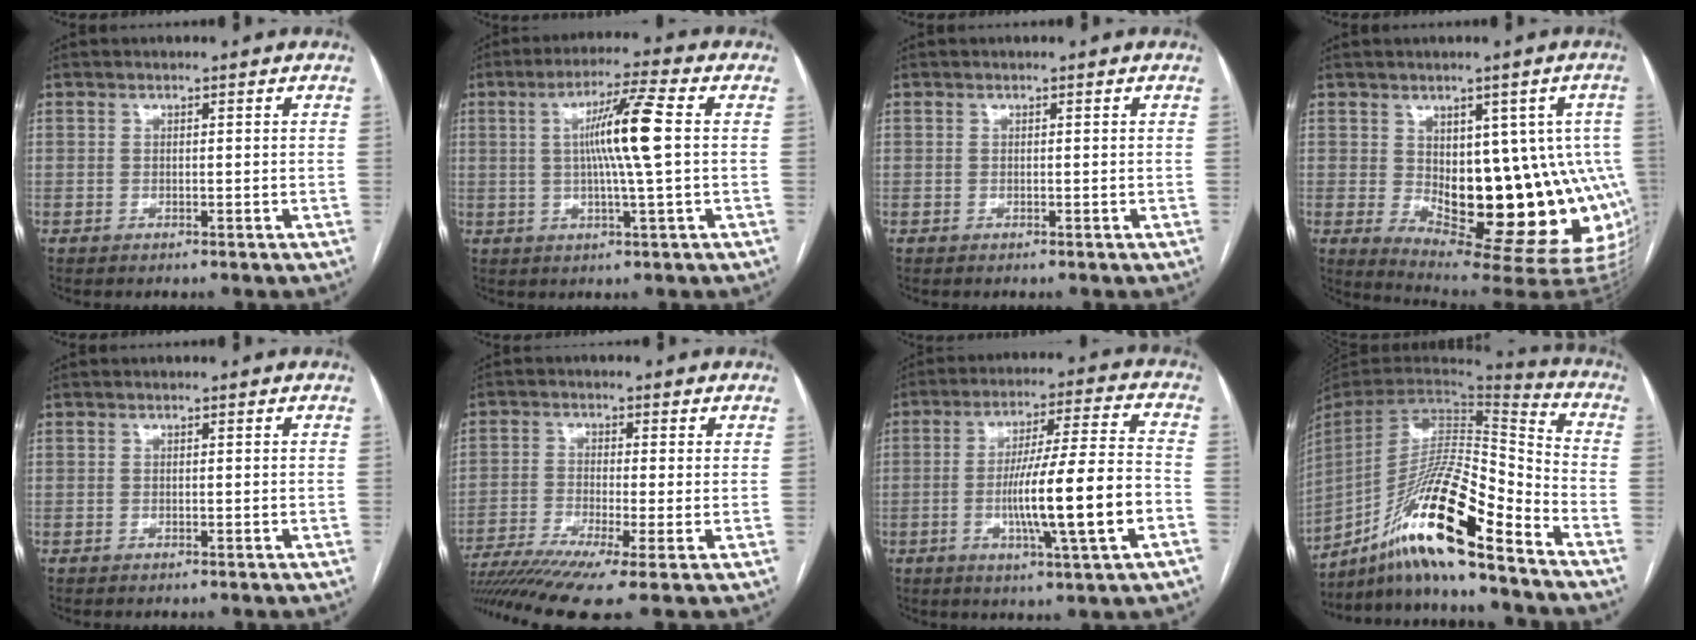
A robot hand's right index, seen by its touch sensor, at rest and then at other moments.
{"total": 9.5, "force": [1.0, -0.8, 9.4], "torque": [-0.170, 0.002, 0.015]}
{"total": 0.0}
{"total": 19.1, "force": [-1.5, 8.2, 17.2], "torque": [-0.156, 0.015, 0.006]}
{"total": 0.0}
{"total": 13.2, "force": [-9.2, 0.4, 9.5], "torque": [-0.183, -0.025, -0.156]}
{"total": 15.1, "force": [-3.8, 0.0, 14.6], "torque": [-0.254, -0.001, -0.063]}
{"total": 20.5, "force": [-13.9, 1.4, 15.0], "torque": [-0.296, -0.010, -0.257]}